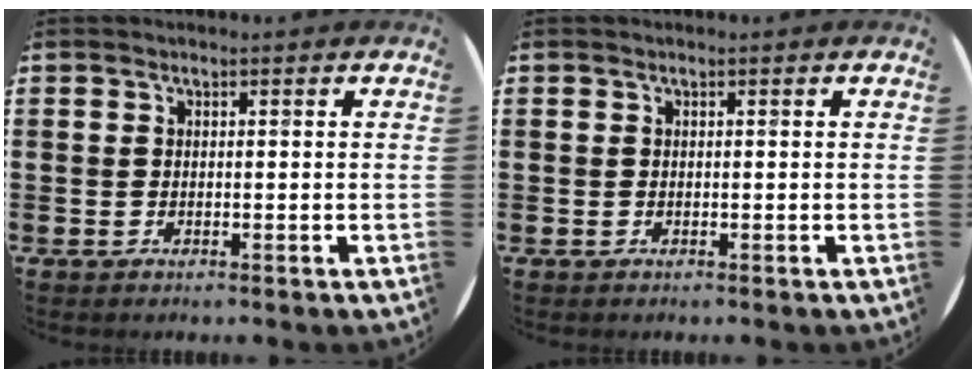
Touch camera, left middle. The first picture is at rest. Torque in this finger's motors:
{"motor_torque": [-0.03, 0.03, 0.00, 0.00]}